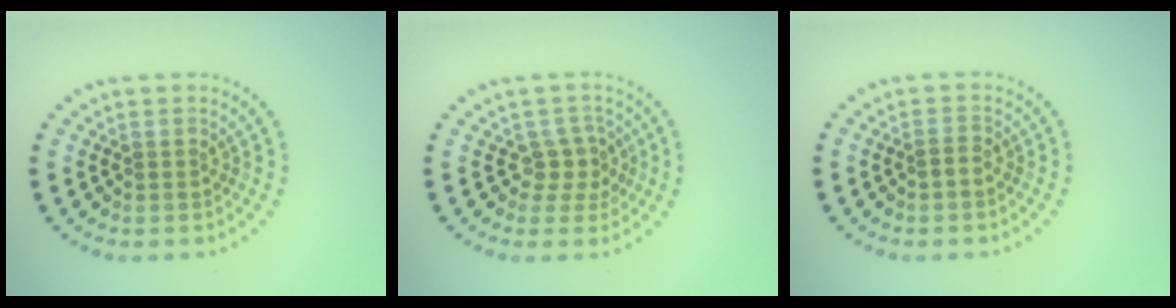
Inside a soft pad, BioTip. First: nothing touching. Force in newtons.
{"total": 2.2, "press": 1.7, "slide": 1.4}
{"total": 0.8, "press": 0.7, "slide": 0.3}